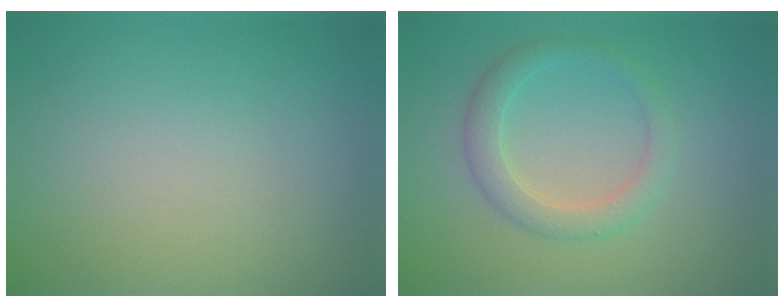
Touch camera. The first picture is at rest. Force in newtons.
{"total": 2.7, "press": 2.7, "slide": 0.2}